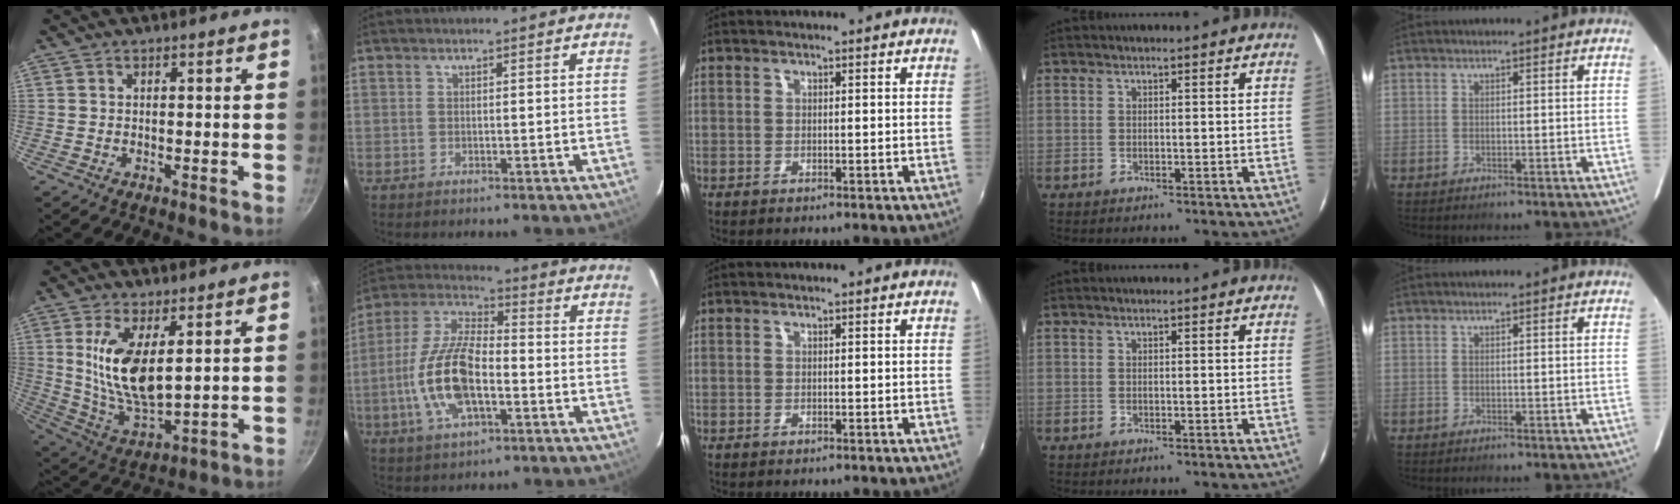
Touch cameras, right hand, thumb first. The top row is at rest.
{"thumb": {"total": 13.7, "force": [3.4, 5.9, 11.8], "torque": [-0.223, -0.033, 0.075]}, "index": {"total": 15.1, "force": [-4.0, 6.4, 13.1], "torque": [-0.279, 0.000, -0.077]}}